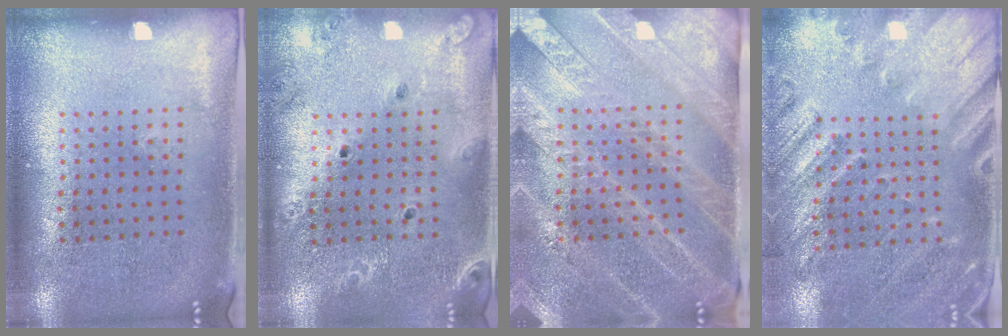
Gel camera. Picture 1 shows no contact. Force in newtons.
{"total": 1.7, "press": 1.7, "slide": 0.4}
{"total": 3.5, "press": 3.2, "slide": 1.4}
{"total": 2.4, "press": 1.9, "slide": 1.5}